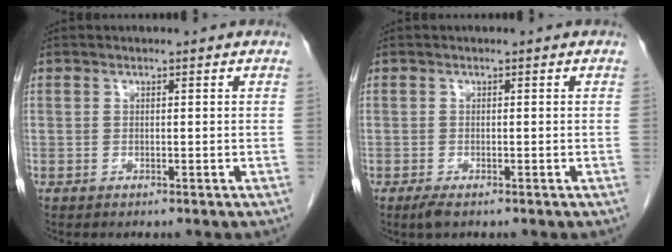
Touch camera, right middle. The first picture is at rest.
{"total": 1.6, "force": [-1.0, 0.3, 1.1], "torque": [-0.028, -0.006, -0.018]}